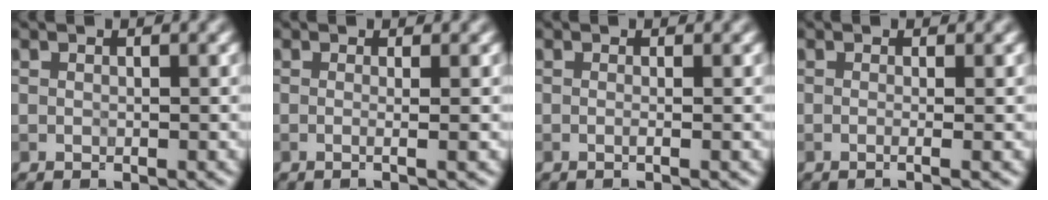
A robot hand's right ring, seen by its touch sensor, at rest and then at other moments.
{"total": 3.1, "force": [0.6, 1.6, 2.6], "torque": [-0.009, 0.004, -0.026]}
{"total": 1.9, "force": [0.3, 1.0, 1.6], "torque": [-0.001, -0.005, -0.019]}
{"total": 2.5, "force": [0.3, 1.3, 2.1], "torque": [-0.008, -0.004, -0.023]}